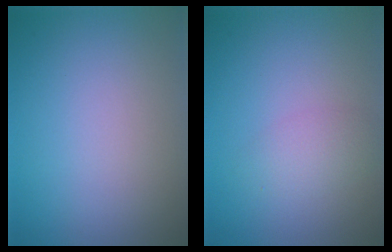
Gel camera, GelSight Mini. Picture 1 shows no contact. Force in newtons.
{"total": 2.0, "press": 2.0, "slide": 0.1}